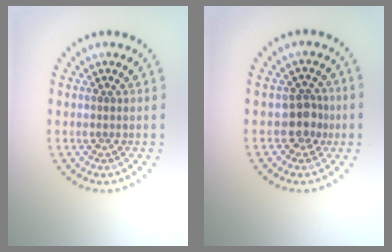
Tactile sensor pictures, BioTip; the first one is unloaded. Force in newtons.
{"total": 2.2, "press": 1.9, "slide": 1.1}